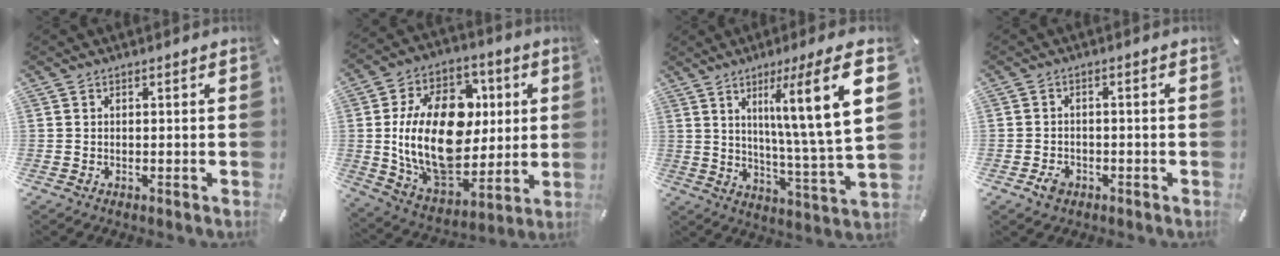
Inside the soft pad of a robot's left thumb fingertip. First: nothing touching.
{"total": 25.9, "force": [2.1, 17.8, 18.7], "torque": [-0.355, -0.011, 0.047]}
{"total": 18.4, "force": [7.5, 1.0, 16.7], "torque": [-0.267, -0.040, 0.093]}
{"total": 3.2, "force": [-1.7, 2.4, 1.5], "torque": [-0.024, 0.009, -0.030]}